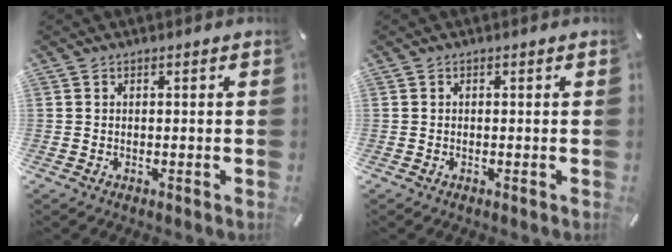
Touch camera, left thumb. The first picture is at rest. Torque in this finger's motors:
{"motor_torque": [0.00, 0.00, 0.01, 0.02, 0.00]}